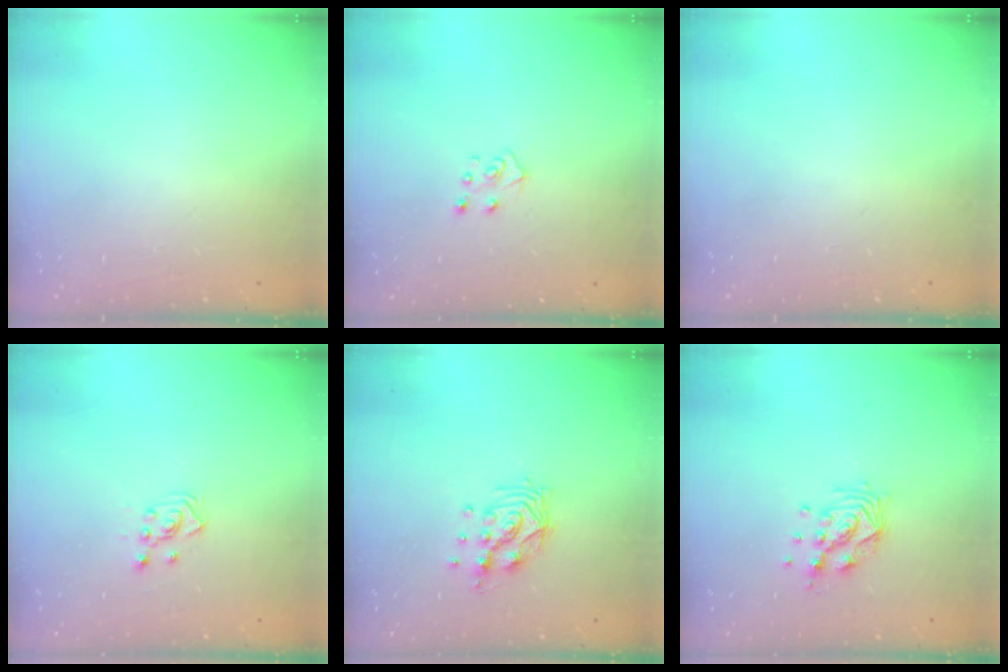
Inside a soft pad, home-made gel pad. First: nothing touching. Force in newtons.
{"total": 4.8, "press": 4.8, "slide": 0.4}
{"total": 0.0}
{"total": 2.4, "press": 2.2, "slide": 0.8}
{"total": 9.8, "press": 9.8, "slide": 0.7}
{"total": 10.0, "press": 9.9, "slide": 1.2}